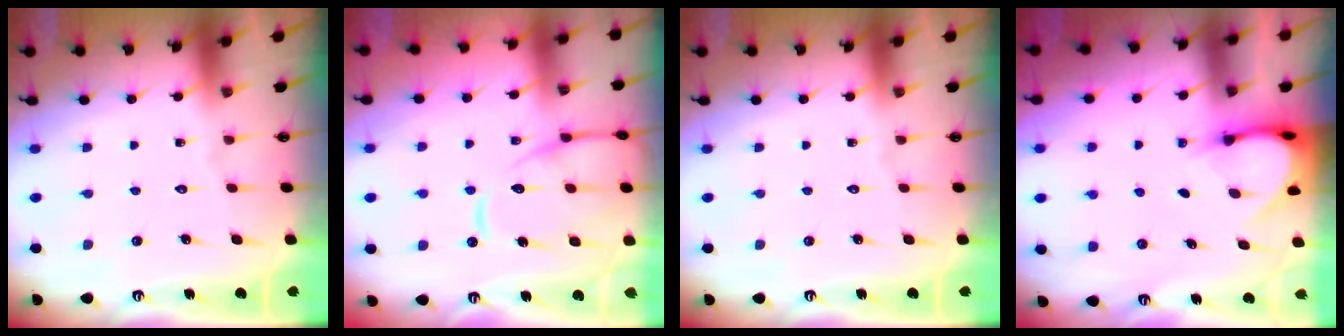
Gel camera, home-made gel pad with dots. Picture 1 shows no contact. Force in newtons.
{"total": 16.0, "press": 15.9, "slide": 1.5}
{"total": 0.0}
{"total": 3.9, "press": 3.9, "slide": 0.4}